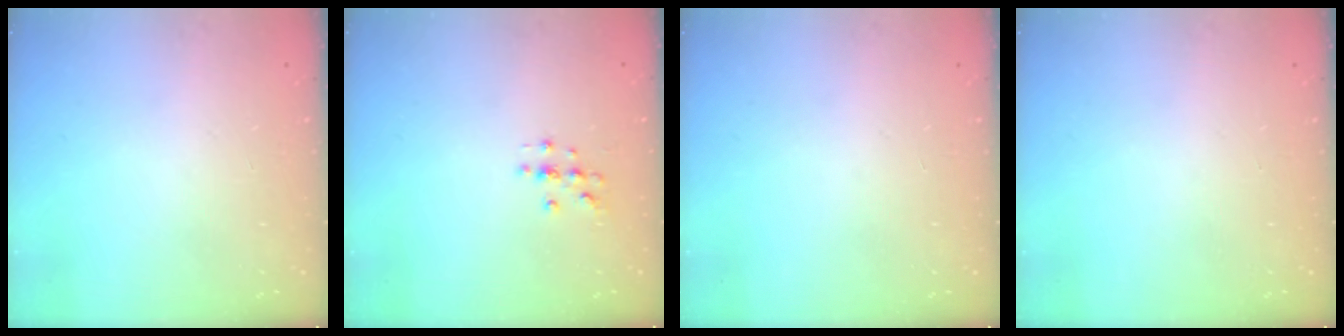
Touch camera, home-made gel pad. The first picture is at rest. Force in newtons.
{"total": 2.0, "press": 2.0, "slide": 0.2}
{"total": 0.0}
{"total": 0.0}